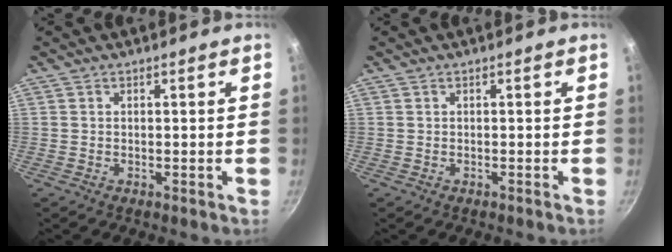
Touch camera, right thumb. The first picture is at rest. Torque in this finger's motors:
{"motor_torque": [-0.05, 0.13, 0.11, -0.22, 0.05]}